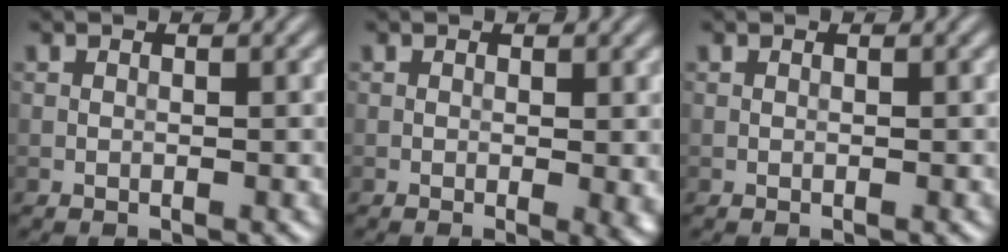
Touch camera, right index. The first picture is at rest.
{"total": 2.4, "force": [-0.3, 0.4, 2.3], "torque": [-0.030, -0.007, -0.005]}
{"total": 0.0}